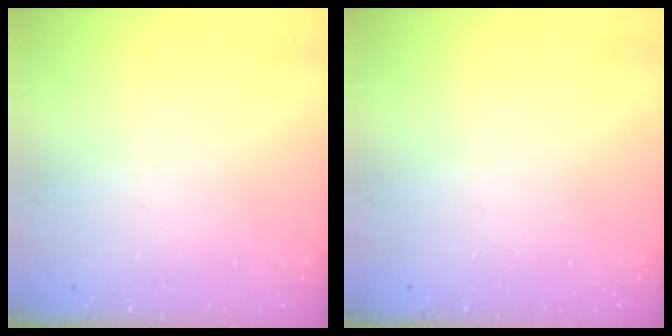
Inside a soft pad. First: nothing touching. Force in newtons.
{"total": 0.0}